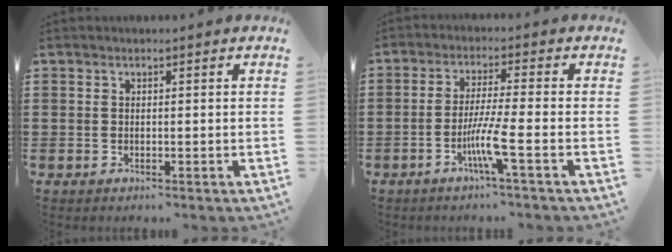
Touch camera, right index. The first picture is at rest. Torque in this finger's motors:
{"motor_torque": [2.14, 0.00, 0.47, 0.13]}